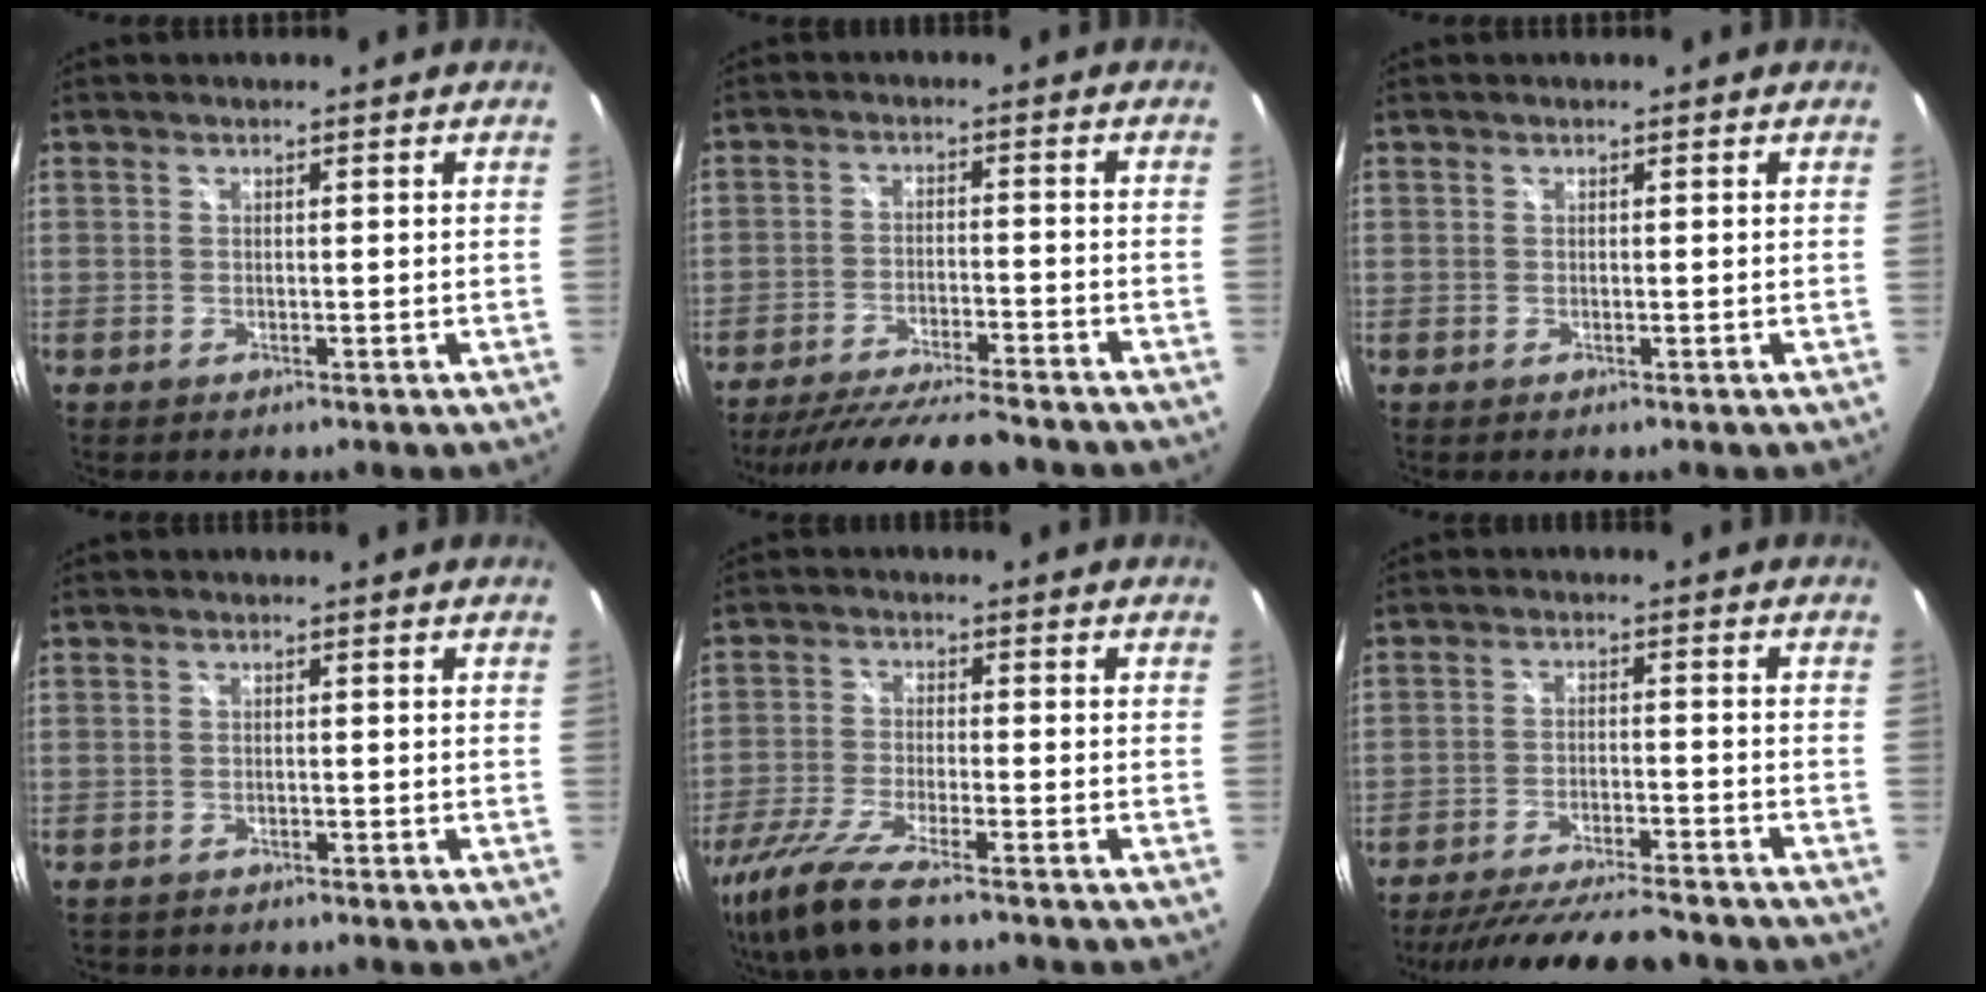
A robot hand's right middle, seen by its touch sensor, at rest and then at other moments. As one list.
[{"total": 15.5, "force": [-13.8, 1.6, 6.9], "torque": [-0.140, -0.018, -0.215]}, {"total": 0.0}, {"total": 1.6, "force": [-1.4, 0.7, 0.3], "torque": [-0.011, -0.005, -0.021]}, {"total": 12.6, "force": [-9.5, 1.9, 8.1], "torque": [-0.183, -0.047, -0.178]}, {"total": 17.3, "force": [-15.2, 2.7, 7.7], "torque": [-0.152, -0.020, -0.229]}]